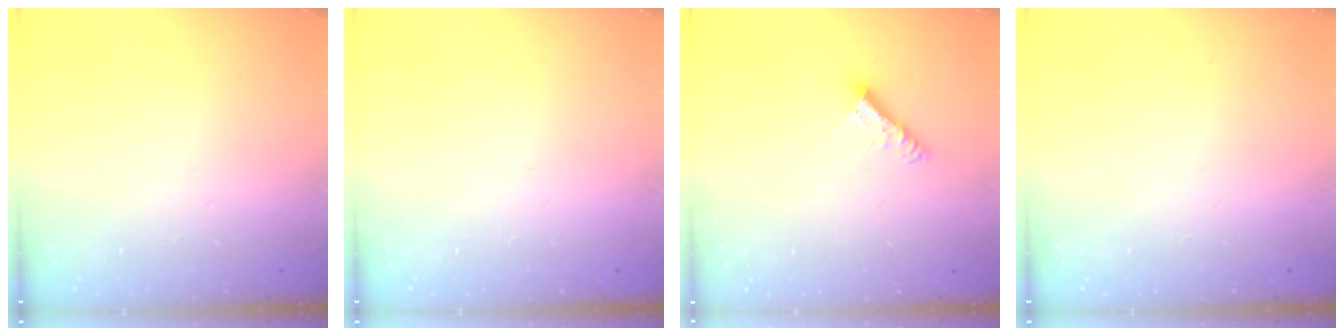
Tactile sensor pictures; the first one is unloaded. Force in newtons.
{"total": 0.0}
{"total": 5.5, "press": 5.5, "slide": 0.3}
{"total": 0.0}